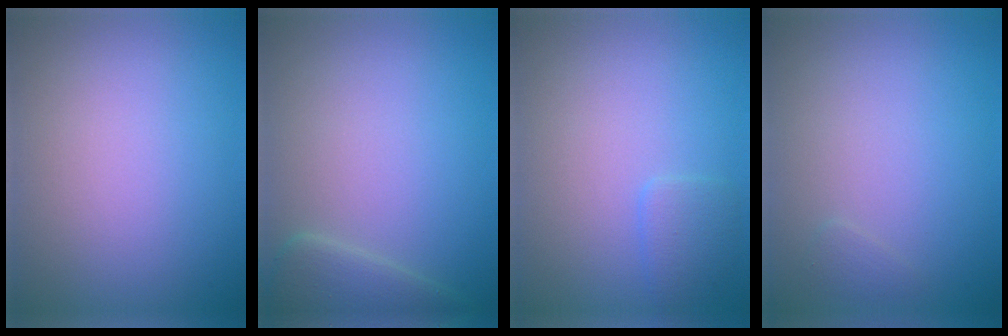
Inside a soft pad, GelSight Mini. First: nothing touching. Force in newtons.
{"total": 2.8, "press": 2.8, "slide": 0.2}
{"total": 1.4, "press": 1.4, "slide": 0.0}
{"total": 0.6, "press": 0.6, "slide": 0.0}